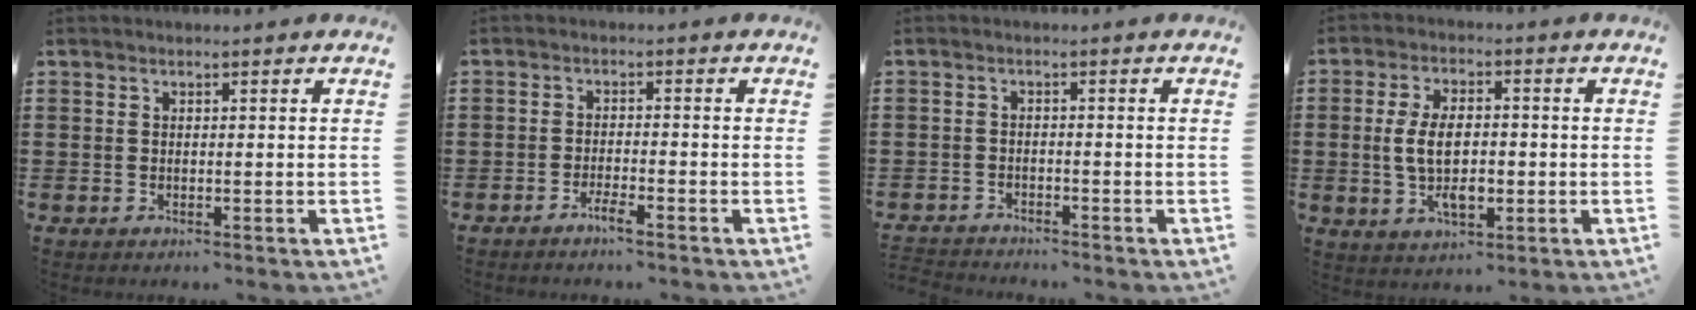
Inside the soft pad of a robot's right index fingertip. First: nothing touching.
{"total": 2.0, "force": [-1.6, 0.0, 1.1], "torque": [-0.019, 0.000, -0.029]}
{"total": 1.6, "force": [-1.6, 0.1, -0.2], "torque": [-0.002, 0.000, -0.036]}
{"total": 7.8, "force": [-0.6, 3.9, 6.7], "torque": [-0.141, -0.004, -0.017]}